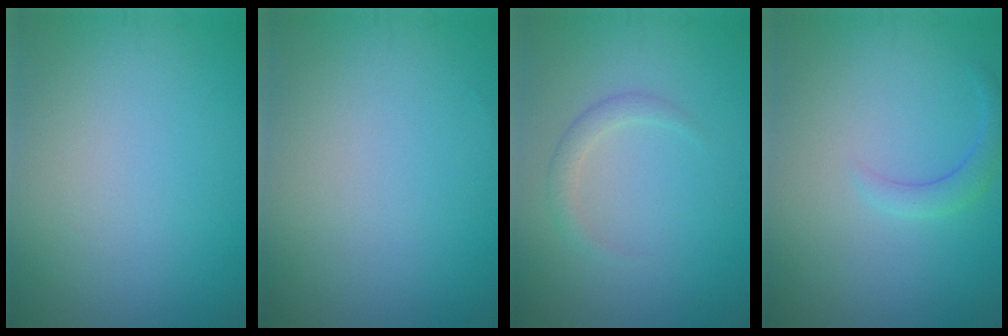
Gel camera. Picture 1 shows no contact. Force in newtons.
{"total": 0.0}
{"total": 1.6, "press": 1.6, "slide": 0.1}
{"total": 1.6, "press": 1.6, "slide": 0.2}